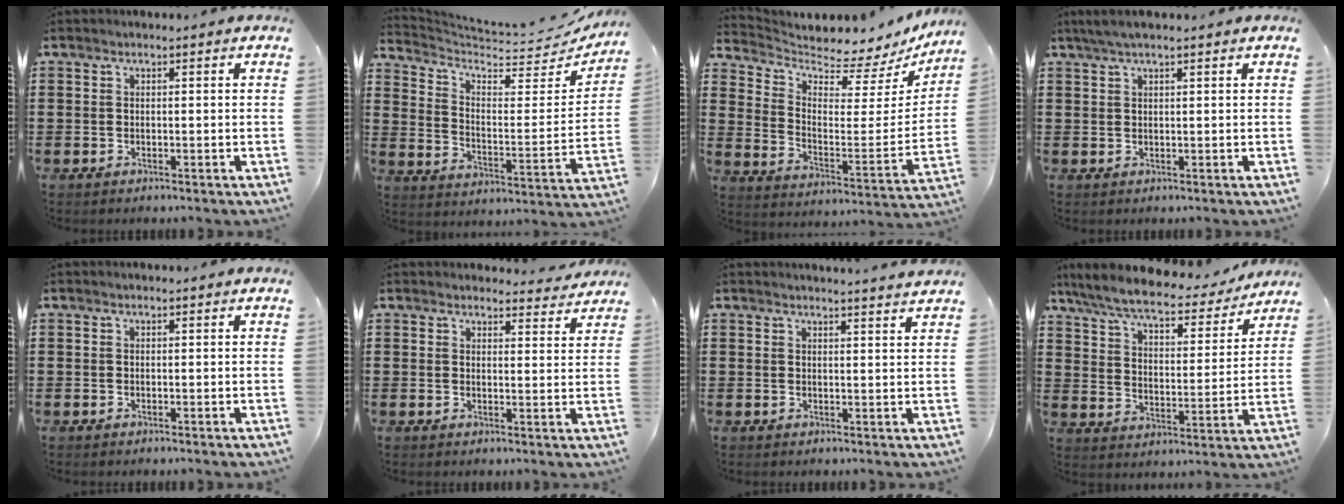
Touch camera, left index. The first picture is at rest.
{"total": 5.0, "force": [4.3, 1.6, 2.1], "torque": [-0.068, -0.038, 0.068]}
{"total": 3.7, "force": [3.5, 1.0, 0.6], "torque": [-0.032, -0.049, 0.052]}
{"total": 2.1, "force": [1.4, 0.2, 1.6], "torque": [-0.032, 0.002, 0.025]}
{"total": 0.0}
{"total": 3.1, "force": [3.1, 0.6, 0.4], "torque": [-0.002, -0.018, 0.054]}
{"total": 2.2, "force": [2.2, -0.4, 0.3], "torque": [-0.004, -0.011, 0.040]}
{"total": 7.4, "force": [6.5, 1.0, 3.4], "torque": [-0.094, -0.034, 0.110]}